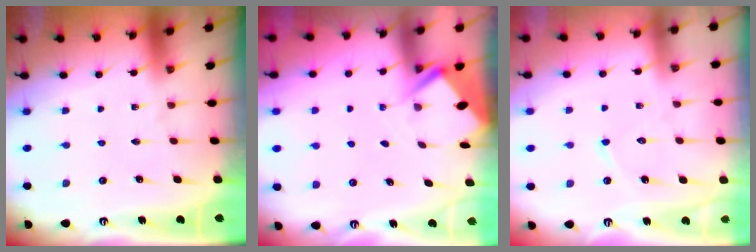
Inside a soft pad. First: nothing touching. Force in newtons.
{"total": 2.8, "press": 2.8, "slide": 0.4}
{"total": 5.0, "press": 5.0, "slide": 0.4}